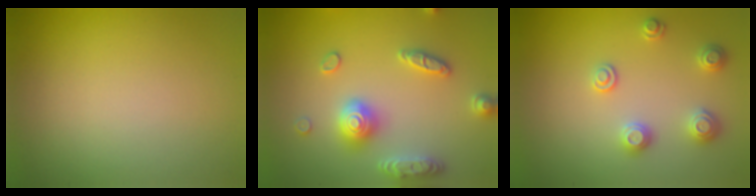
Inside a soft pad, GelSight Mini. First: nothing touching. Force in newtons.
{"total": 4.1, "press": 4.0, "slide": 0.8}
{"total": 2.5, "press": 2.5, "slide": 0.3}